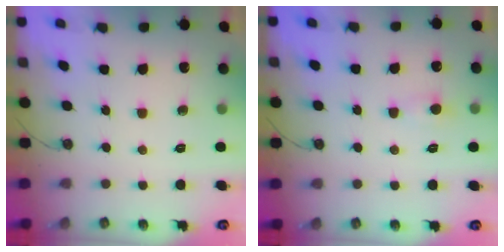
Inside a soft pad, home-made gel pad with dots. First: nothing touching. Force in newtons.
{"total": 0.8, "press": 0.6, "slide": 0.5}